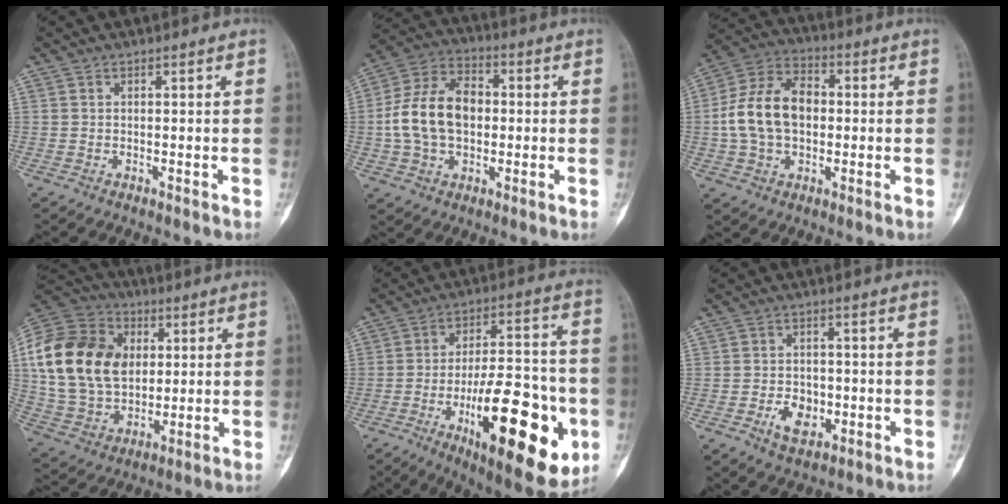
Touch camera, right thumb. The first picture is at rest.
{"total": 14.6, "force": [-0.3, 10.0, 10.6], "torque": [-0.185, 0.029, -0.009]}
{"total": 14.1, "force": [-0.1, 9.7, 10.3], "torque": [-0.181, 0.031, -0.007]}
{"total": 24.3, "force": [4.3, 17.5, 16.3], "torque": [-0.310, 0.008, 0.083]}
{"total": 26.7, "force": [-8.7, 9.8, 23.3], "torque": [-0.310, 0.018, -0.116]}
{"total": 5.7, "force": [-1.9, 4.0, 3.6], "torque": [-0.044, 0.007, -0.029]}